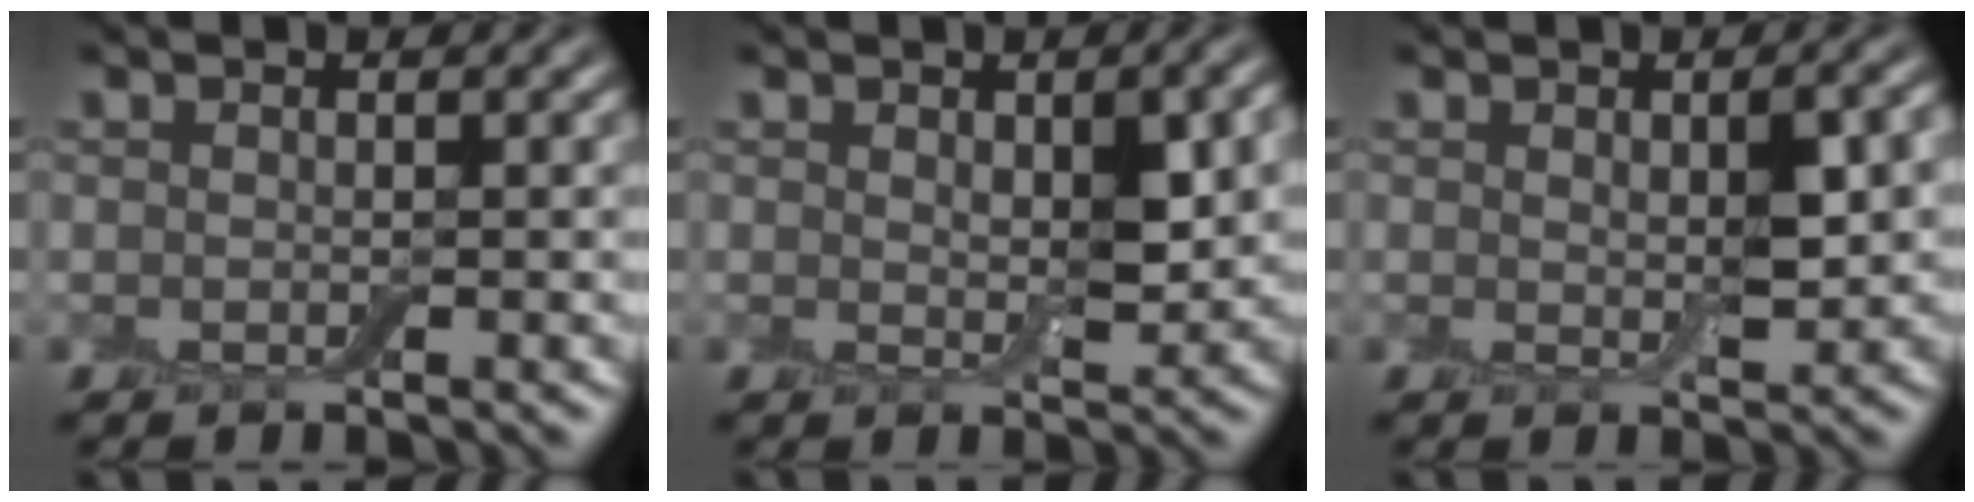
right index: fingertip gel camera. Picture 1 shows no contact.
{"total": 3.6, "force": [0.6, 1.6, 3.1], "torque": [-0.051, -0.006, 0.014]}
{"total": 3.2, "force": [0.5, 1.0, 3.0], "torque": [-0.049, -0.004, 0.009]}